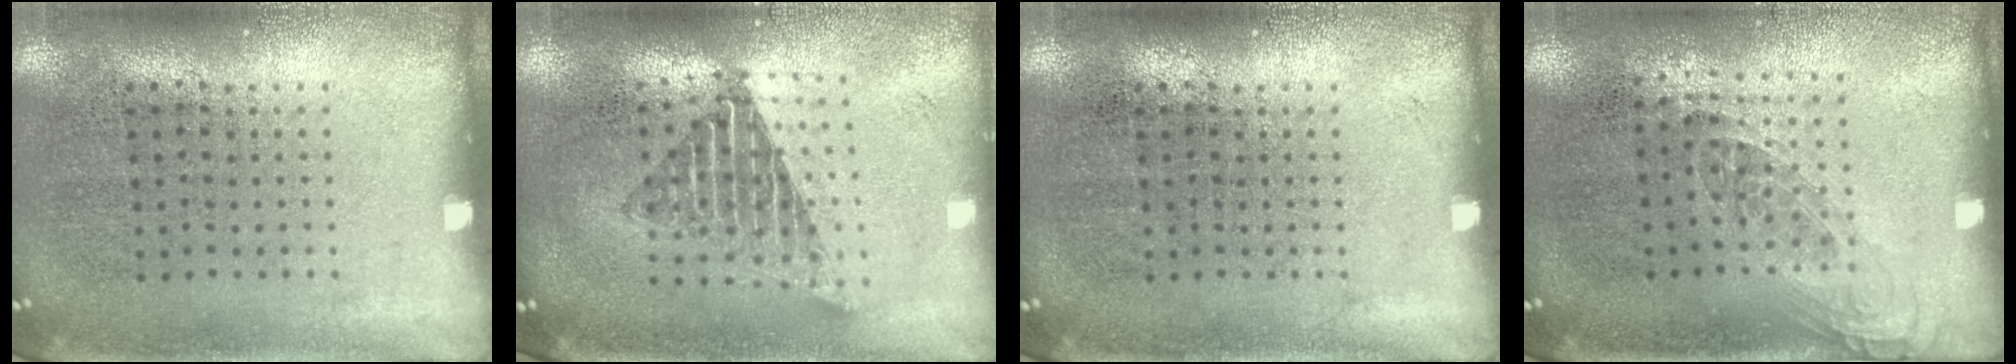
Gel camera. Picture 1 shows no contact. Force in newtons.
{"total": 1.6, "press": 1.3, "slide": 0.9}
{"total": 0.0}
{"total": 1.2, "press": 1.0, "slide": 0.7}